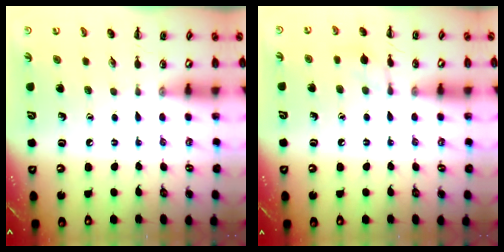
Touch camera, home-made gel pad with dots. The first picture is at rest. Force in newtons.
{"total": 6.9, "press": 6.6, "slide": 2.0}